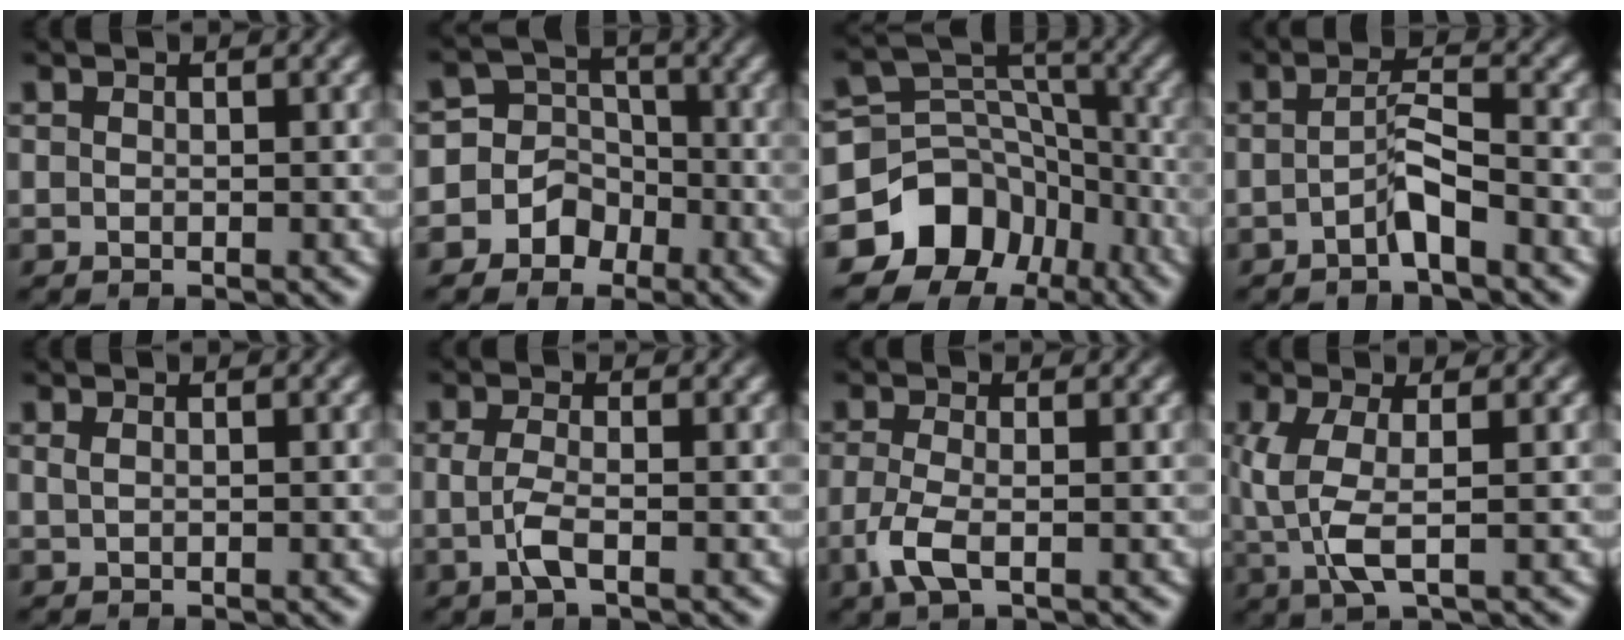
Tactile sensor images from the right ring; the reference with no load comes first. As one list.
[{"total": 8.6, "force": [-1.9, 7.9, 2.8], "torque": [-0.074, -0.029, -0.036]}, {"total": 12.7, "force": [-3.7, 10.8, 5.5], "torque": [-0.101, -0.045, -0.055]}, {"total": 2.4, "force": [-1.6, 0.4, 1.7], "torque": [-0.036, -0.005, -0.028]}, {"total": 0.6, "force": [0.1, -0.6, 0.2], "torque": [-0.010, -0.009, 0.009]}, {"total": 2.0, "force": [-0.6, 0.4, 1.9], "torque": [-0.047, -0.015, -0.006]}, {"total": 2.8, "force": [-1.2, 0.9, 2.4], "torque": [-0.064, -0.019, -0.014]}, {"total": 4.4, "force": [0.0, 1.8, 4.0], "torque": [-0.105, -0.022, 0.014]}]